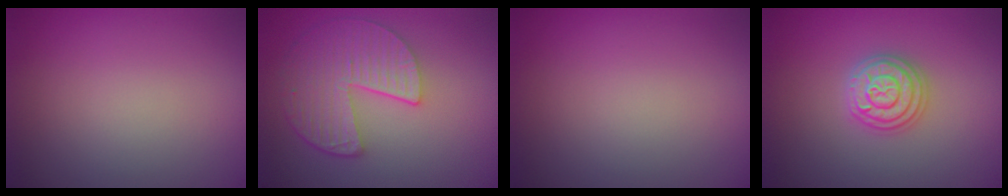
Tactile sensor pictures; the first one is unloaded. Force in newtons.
{"total": 6.0, "press": 4.6, "slide": 3.8}
{"total": 0.0}
{"total": 3.7, "press": 3.6, "slide": 0.5}